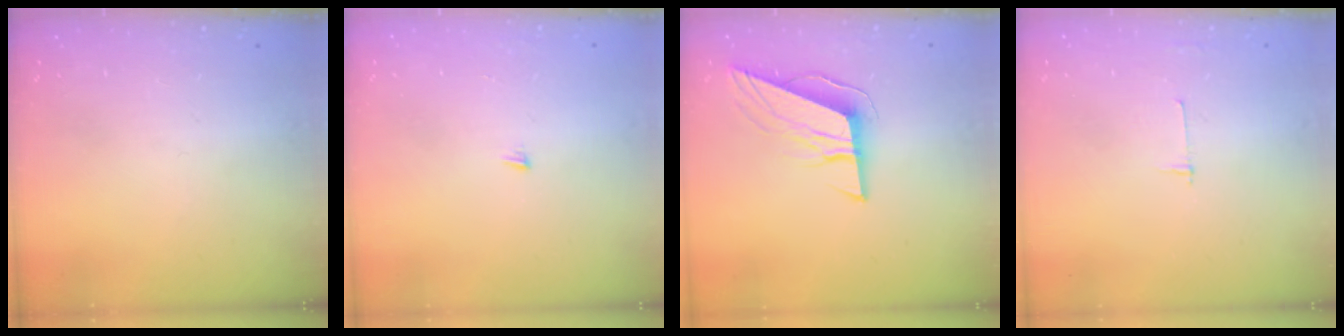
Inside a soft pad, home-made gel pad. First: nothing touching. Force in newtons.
{"total": 3.9, "press": 3.9, "slide": 0.3}
{"total": 9.7, "press": 9.4, "slide": 2.3}
{"total": 2.7, "press": 2.7, "slide": 0.3}